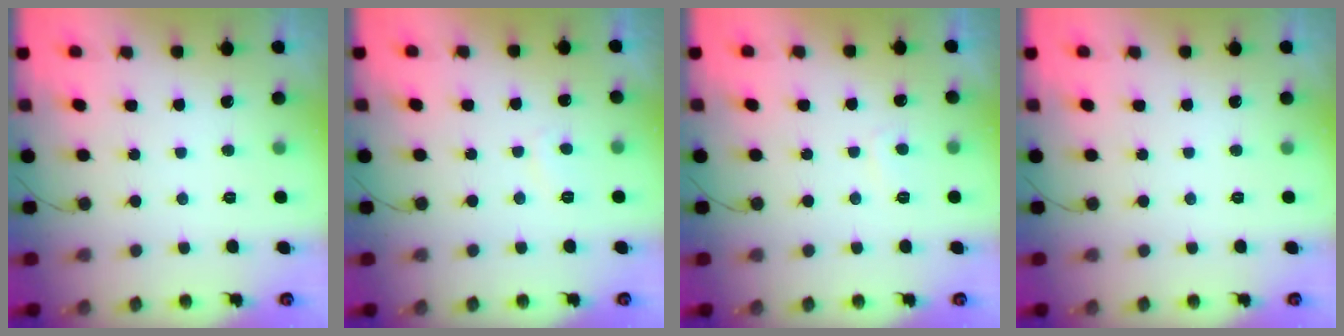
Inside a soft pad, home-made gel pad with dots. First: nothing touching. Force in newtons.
{"total": 1.7, "press": 1.6, "slide": 0.6}
{"total": 2.0, "press": 1.9, "slide": 0.6}
{"total": 0.0}